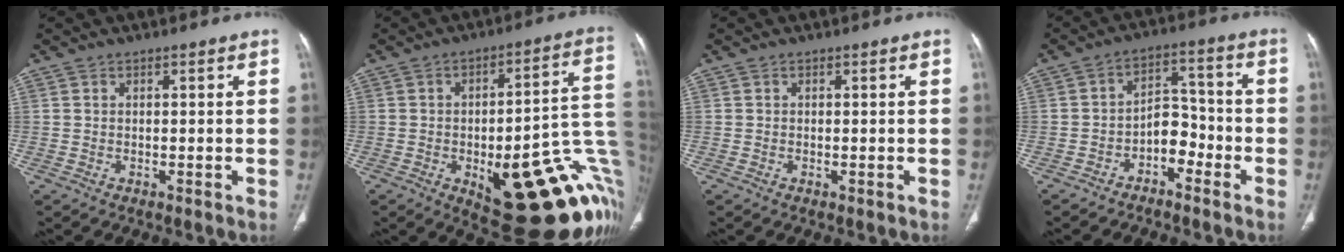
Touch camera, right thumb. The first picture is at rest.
{"total": 28.1, "force": [-6.6, 9.5, 25.7], "torque": [-0.246, 0.022, -0.072]}
{"total": 0.0}
{"total": 6.3, "force": [-3.5, 4.1, 3.2], "torque": [-0.025, 0.044, -0.063]}